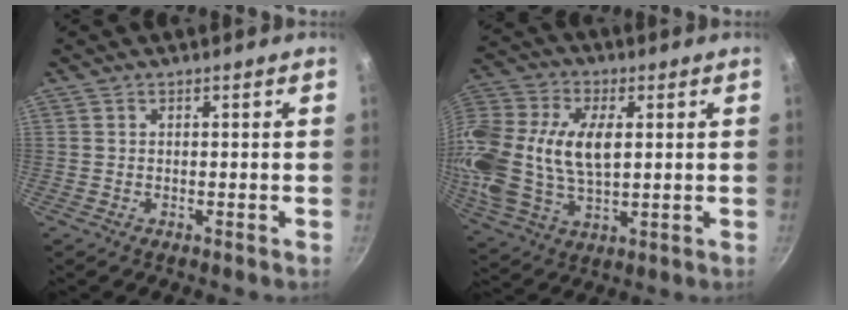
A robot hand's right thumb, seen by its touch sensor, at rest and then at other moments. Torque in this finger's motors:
{"motor_torque": [2.19, 2.21, 0.87, -0.79, 0.54]}